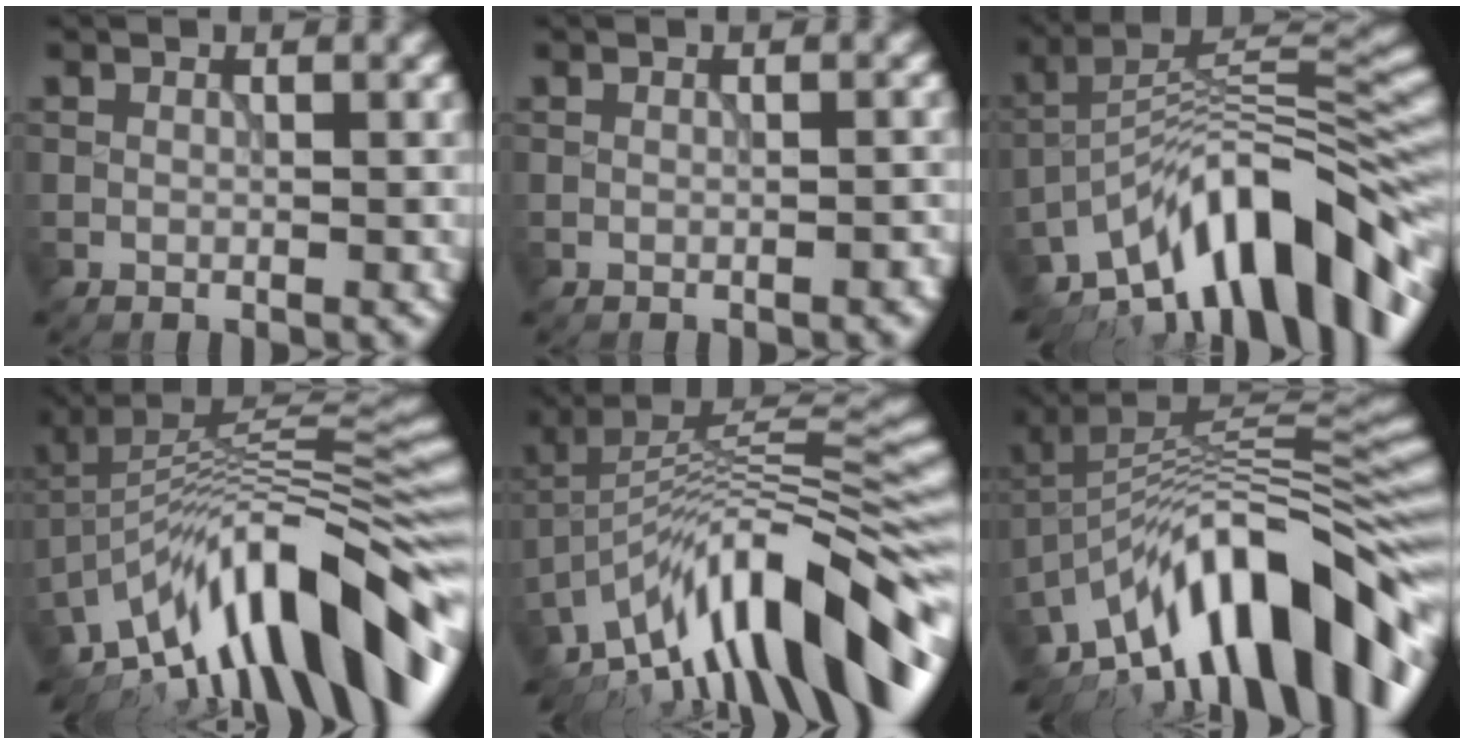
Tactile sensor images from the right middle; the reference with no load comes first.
{"total": 0.7, "force": [-0.4, 0.2, 0.5], "torque": [-0.009, 0.001, -0.006]}
{"total": 13.9, "force": [-8.4, 5.1, 9.9], "torque": [-0.143, 0.031, -0.150]}
{"total": 14.6, "force": [-7.4, 4.9, 11.6], "torque": [-0.179, 0.041, -0.142]}
{"total": 13.6, "force": [-7.8, 4.0, 10.4], "torque": [-0.162, 0.040, -0.136]}
{"total": 14.8, "force": [-7.5, 5.8, 11.4], "torque": [-0.171, 0.038, -0.142]}